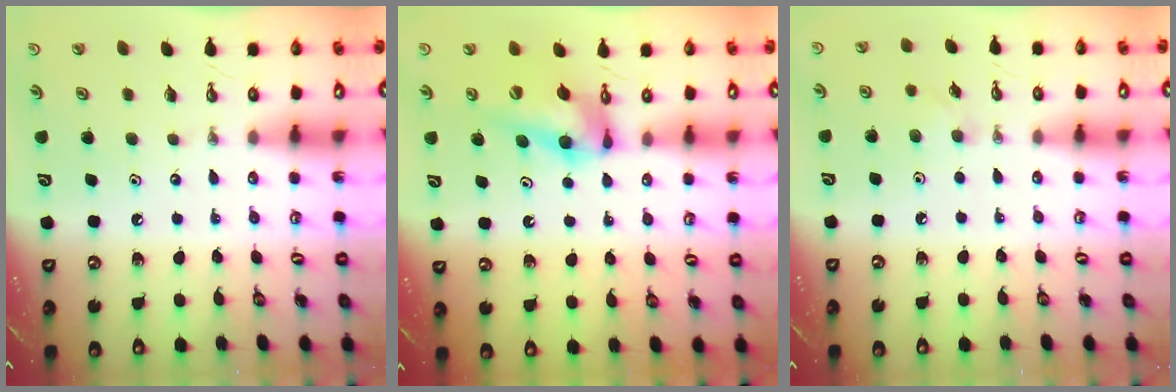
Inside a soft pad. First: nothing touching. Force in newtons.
{"total": 11.0, "press": 10.9, "slide": 1.1}
{"total": 3.8, "press": 3.7, "slide": 0.9}